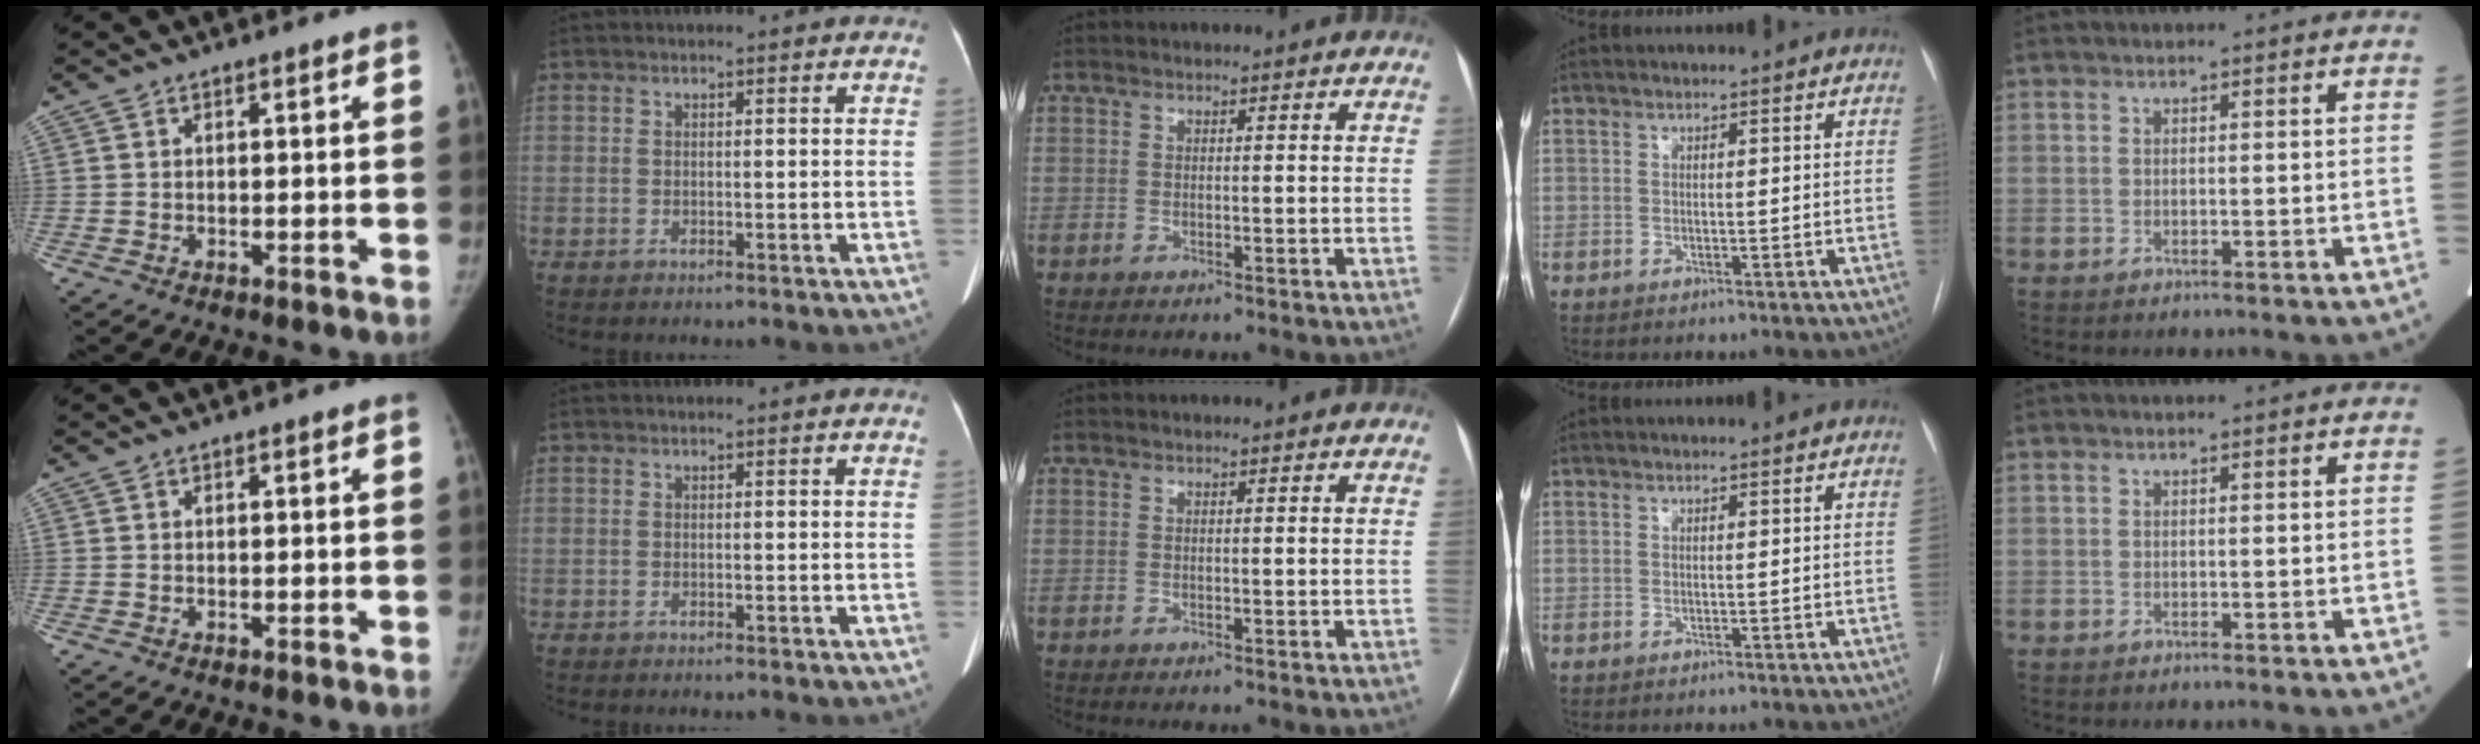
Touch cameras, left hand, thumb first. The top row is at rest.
{}